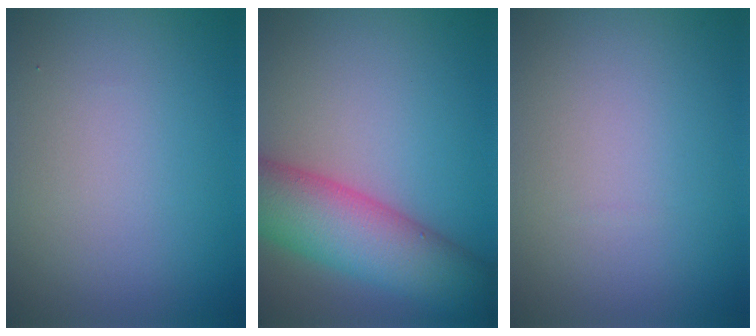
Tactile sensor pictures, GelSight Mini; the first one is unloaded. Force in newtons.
{"total": 9.1, "press": 9.1, "slide": 0.3}
{"total": 0.0}